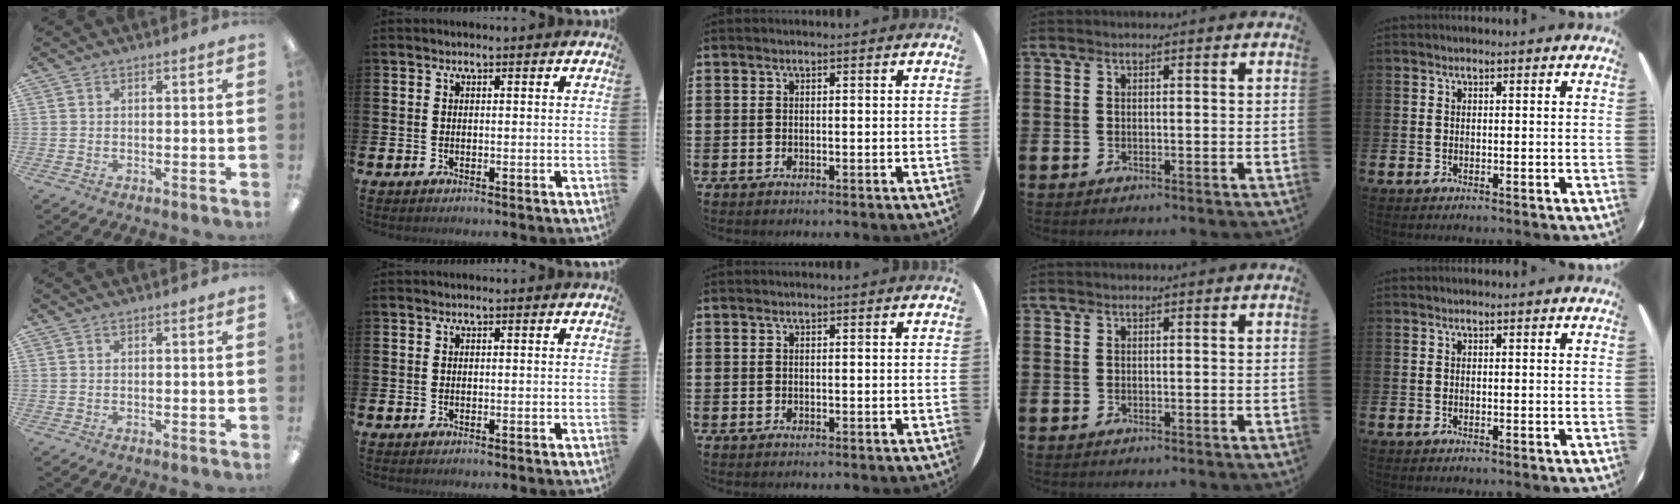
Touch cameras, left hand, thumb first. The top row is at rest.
{}